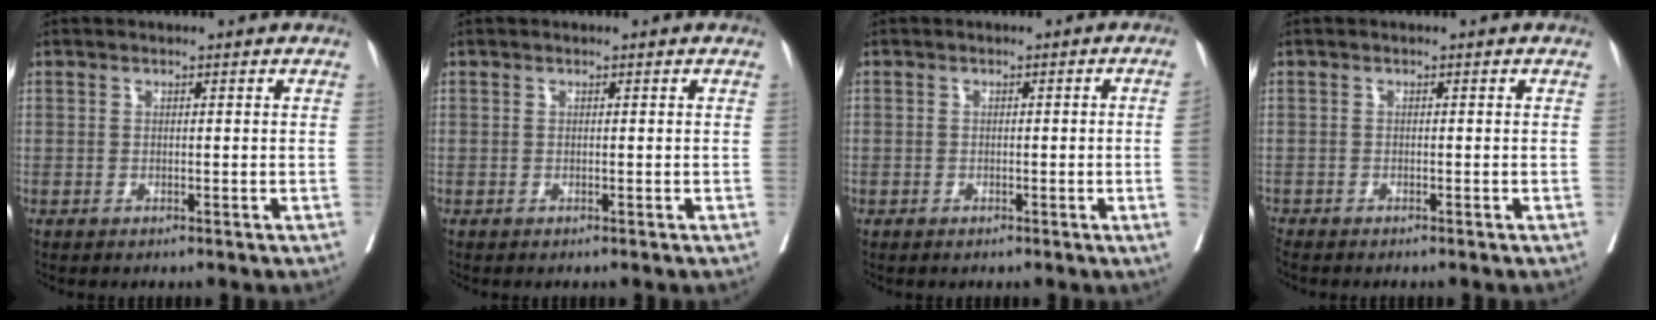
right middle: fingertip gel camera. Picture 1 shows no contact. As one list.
[{"total": 0.0}, {"total": 2.0, "force": [-0.2, -0.5, 1.9], "torque": [-0.024, 0.002, -0.004]}, {"total": 1.1, "force": [-1.0, 0.2, 0.2], "torque": [-0.011, -0.005, -0.021]}]